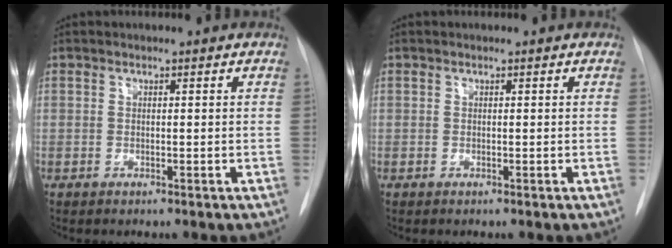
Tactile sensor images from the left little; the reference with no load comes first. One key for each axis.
{"total": 0.0}